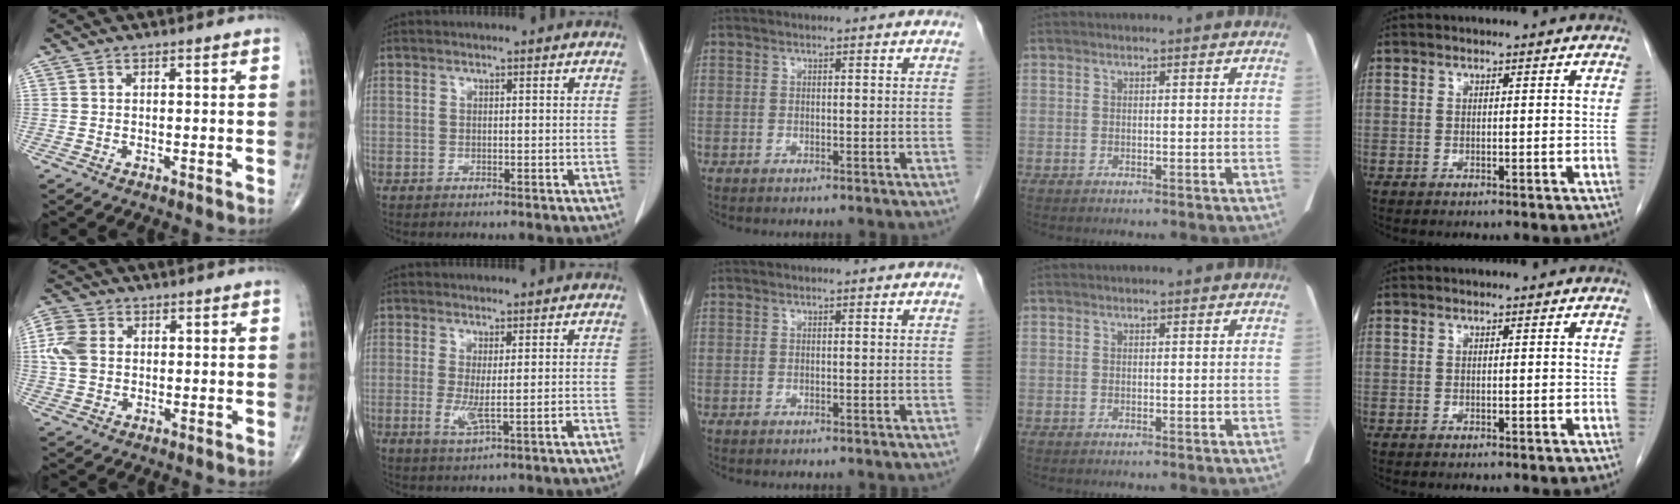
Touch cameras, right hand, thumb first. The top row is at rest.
{"thumb": {"total": 6.9, "force": [1.0, 5.3, 4.3], "torque": [-0.098, 0.008, 0.016]}, "index": {"total": 3.9, "force": [-0.8, 0.0, 3.8], "torque": [-0.073, -0.011, -0.007]}}